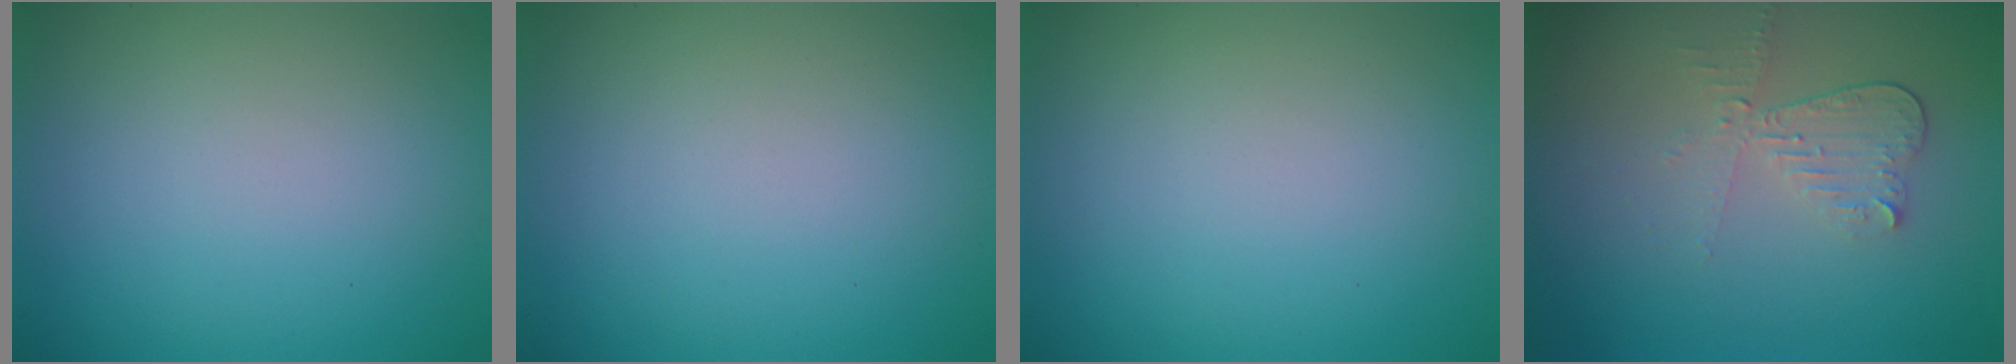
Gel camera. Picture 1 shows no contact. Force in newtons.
{"total": 0.0}
{"total": 0.0}
{"total": 2.3, "press": 2.1, "slide": 0.8}